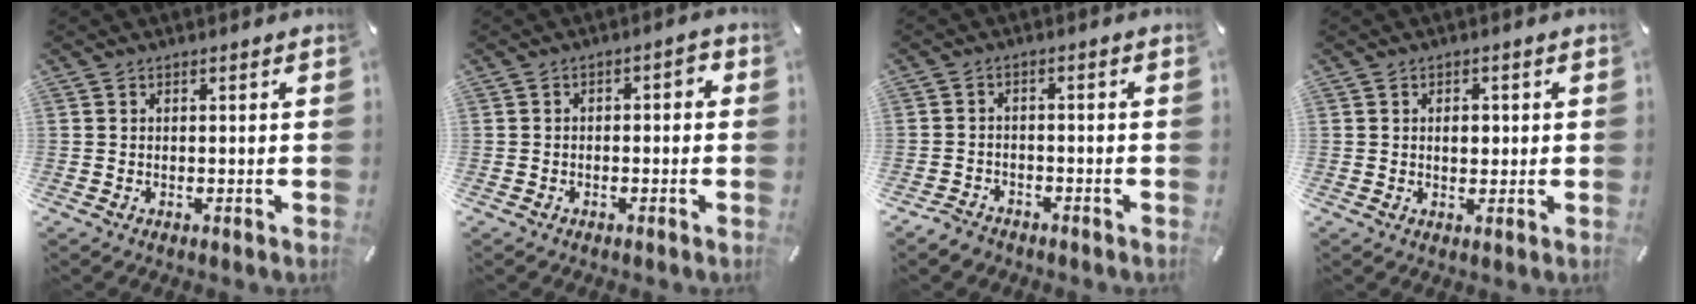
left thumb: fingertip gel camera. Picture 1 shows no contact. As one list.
[{"total": 2.5, "force": [-1.7, 1.2, 1.4], "torque": [-0.025, 0.013, -0.035]}, {"total": 3.1, "force": [-2.6, 1.6, 0.5], "torque": [-0.016, 0.014, -0.054]}, {"total": 2.9, "force": [0.3, 2.1, 2.0], "torque": [-0.017, -0.003, -0.003]}]